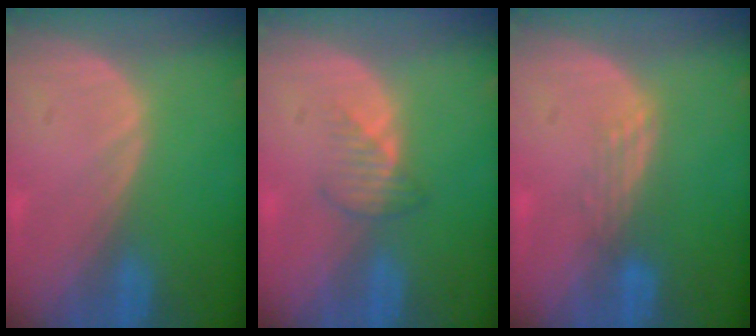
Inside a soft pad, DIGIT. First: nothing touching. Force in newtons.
{"total": 2.5, "press": 2.5, "slide": 0.2}
{"total": 3.0, "press": 2.5, "slide": 1.7}